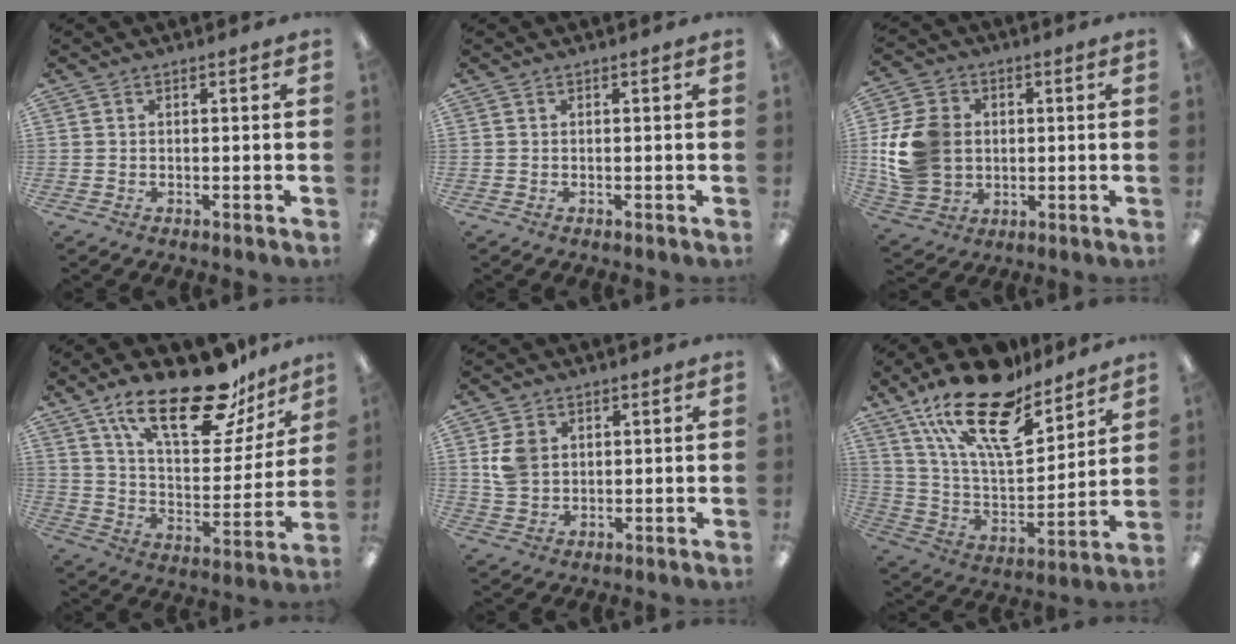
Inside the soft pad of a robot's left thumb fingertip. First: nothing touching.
{"total": 0.0}
{"total": 13.6, "force": [1.1, 11.4, 7.5], "torque": [-0.159, 0.012, 0.025]}
{"total": 24.1, "force": [16.6, 8.9, 15.1], "torque": [-0.234, -0.098, 0.279]}
{"total": 6.0, "force": [2.0, 4.9, 2.8], "torque": [-0.047, 0.004, 0.039]}
{"total": 22.6, "force": [15.6, 8.6, 13.9], "torque": [-0.256, -0.094, 0.274]}